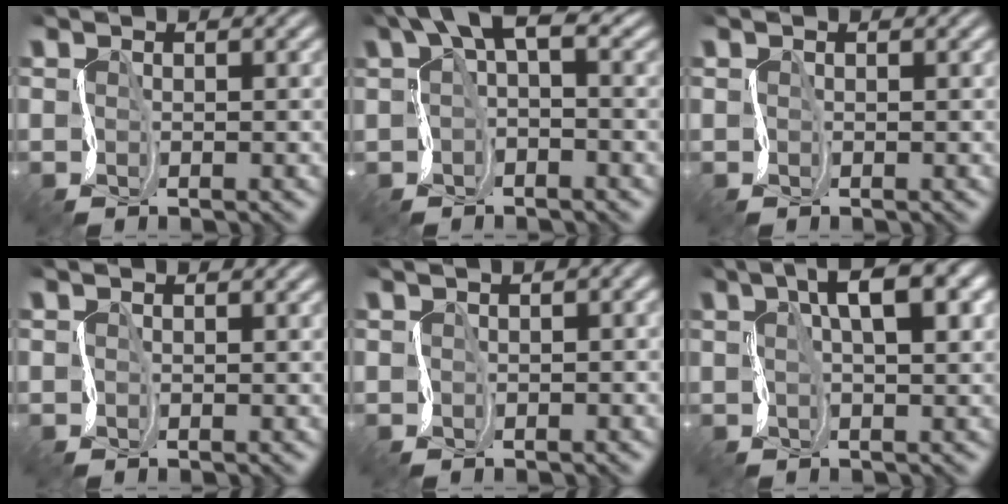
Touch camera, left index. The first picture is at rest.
{"total": 4.8, "force": [1.8, 1.9, 4.0], "torque": [-0.064, 0.016, 0.019]}
{"total": 0.0}
{"total": 0.0}
{"total": 3.7, "force": [1.2, 1.9, 3.0], "torque": [-0.046, 0.016, 0.010]}
{"total": 7.0, "force": [2.5, 2.4, 6.1], "torque": [-0.094, 0.016, 0.031]}